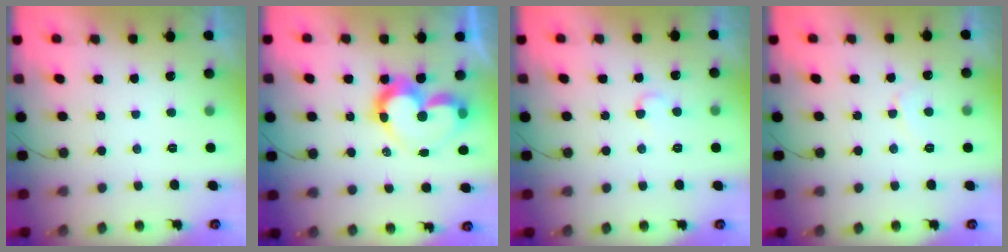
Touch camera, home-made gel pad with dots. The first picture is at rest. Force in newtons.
{"total": 12.4, "press": 12.3, "slide": 1.1}
{"total": 4.0, "press": 3.9, "slide": 0.4}
{"total": 4.2, "press": 4.2, "slide": 0.3}